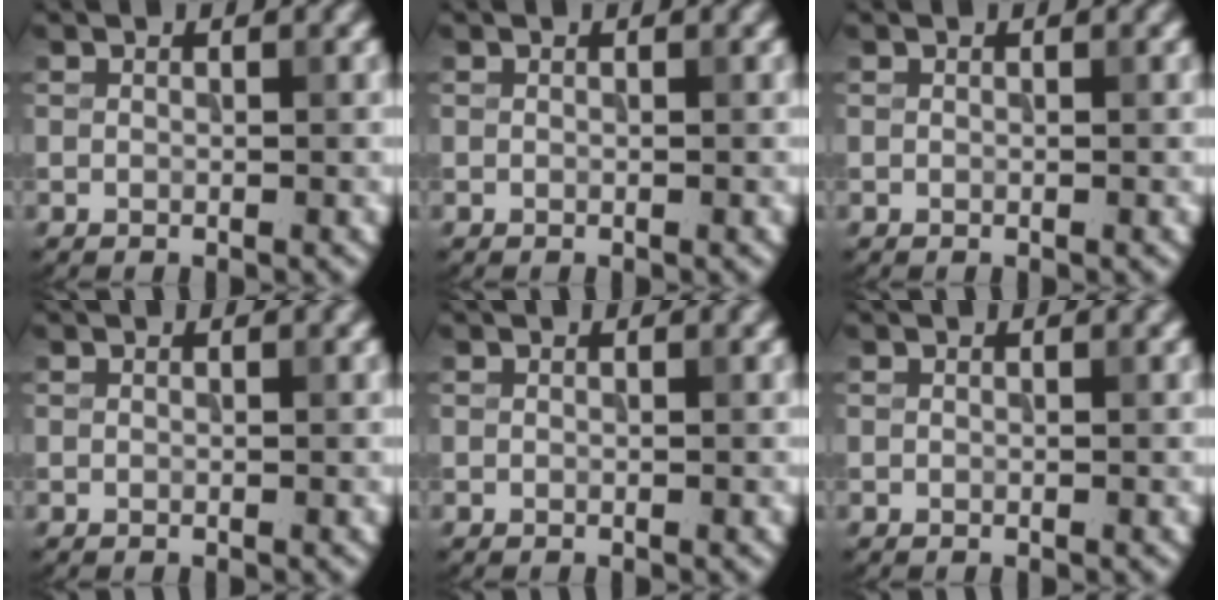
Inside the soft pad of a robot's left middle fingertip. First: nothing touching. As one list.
[{"total": 0.0}, {"total": 0.0}, {"total": 0.0}, {"total": 0.0}, {"total": 0.0}]